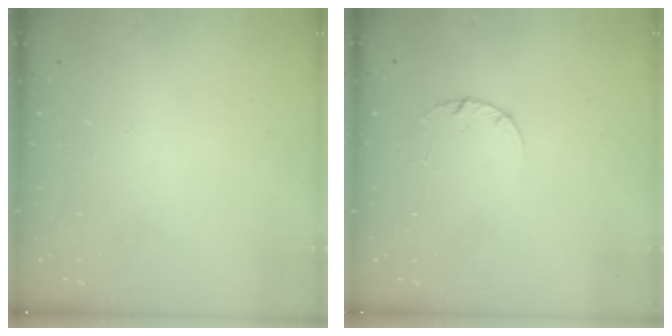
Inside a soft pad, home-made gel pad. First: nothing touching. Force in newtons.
{"total": 2.5, "press": 2.5, "slide": 0.3}